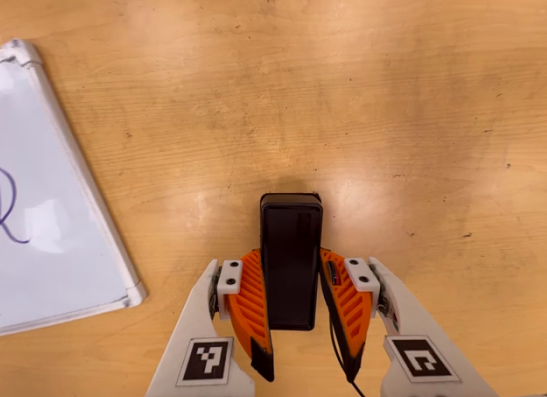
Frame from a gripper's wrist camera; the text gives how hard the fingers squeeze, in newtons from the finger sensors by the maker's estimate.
{"total": 4.3, "left": 2.9, "right": 5.8}